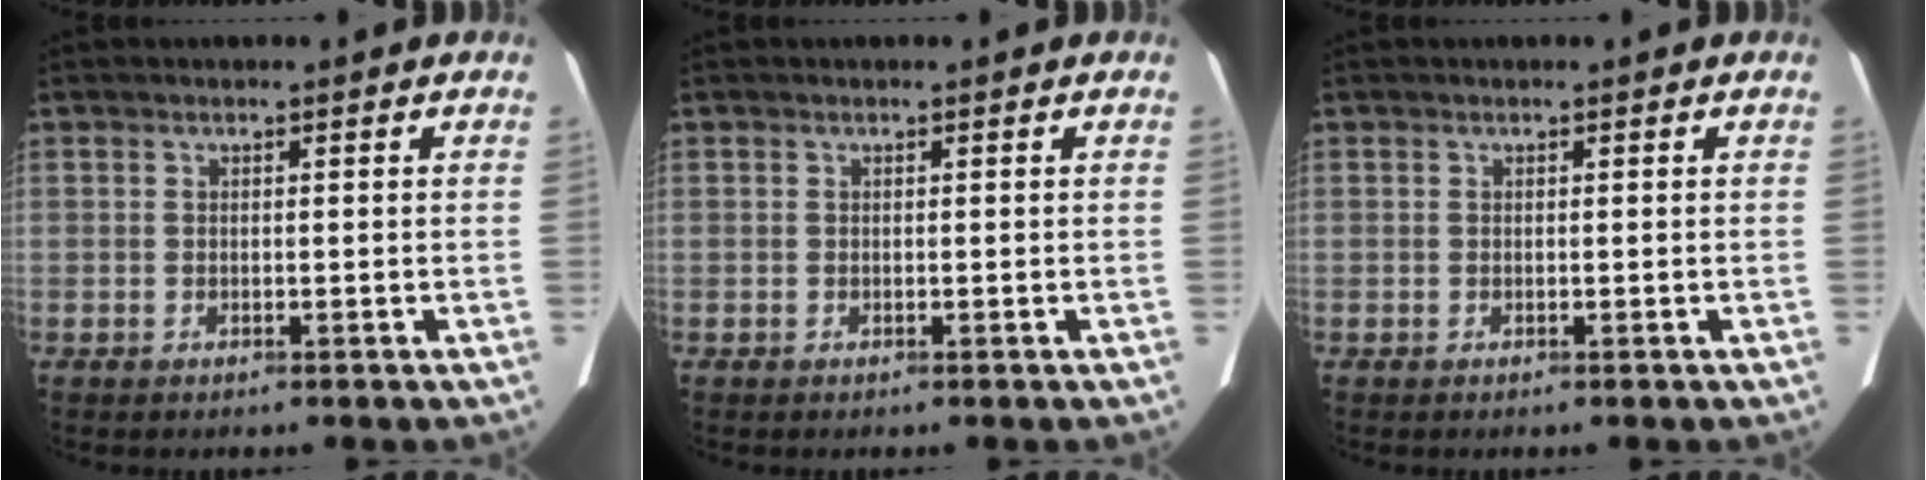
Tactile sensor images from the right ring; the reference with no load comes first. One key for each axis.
{"total": 0.0}
{"total": 0.0}